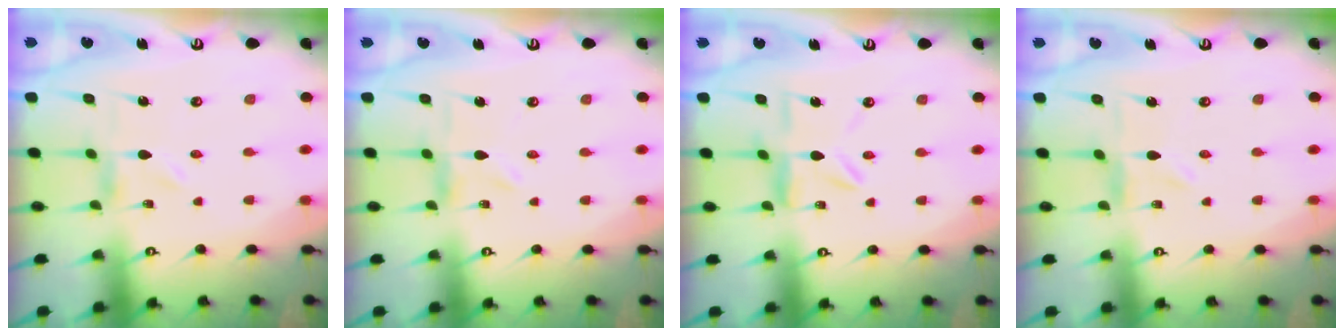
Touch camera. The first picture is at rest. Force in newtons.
{"total": 1.2, "press": 1.1, "slide": 0.3}
{"total": 7.0, "press": 6.9, "slide": 0.6}
{"total": 0.0}